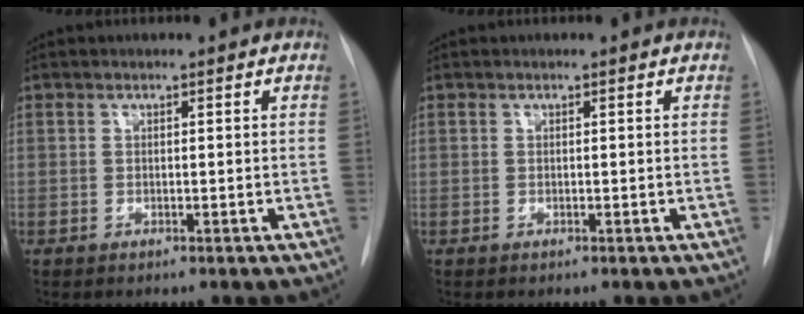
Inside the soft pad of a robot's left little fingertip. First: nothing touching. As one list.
[{"total": 0.0}]